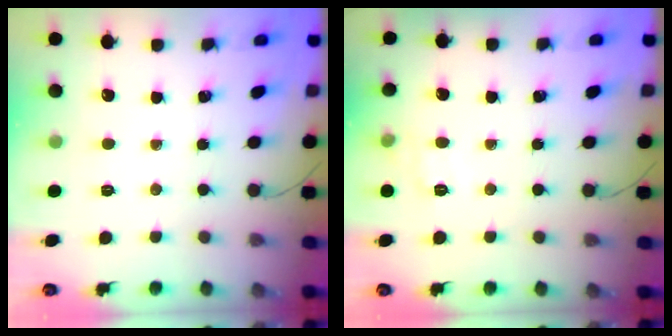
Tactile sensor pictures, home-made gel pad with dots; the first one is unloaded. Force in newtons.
{"total": 7.4, "press": 7.3, "slide": 1.6}